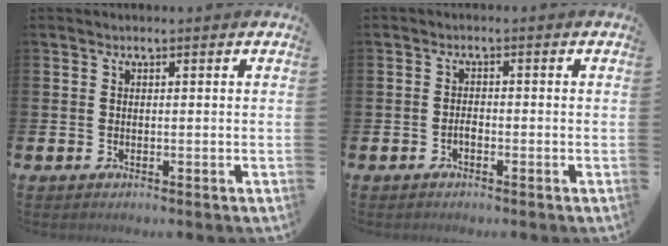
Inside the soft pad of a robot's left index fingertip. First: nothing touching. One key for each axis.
{"total": 1.3, "fx": -0.7, "fy": 0.6, "fz": 0.8, "tx": -0.016, "ty": 0.000, "tz": -0.015}